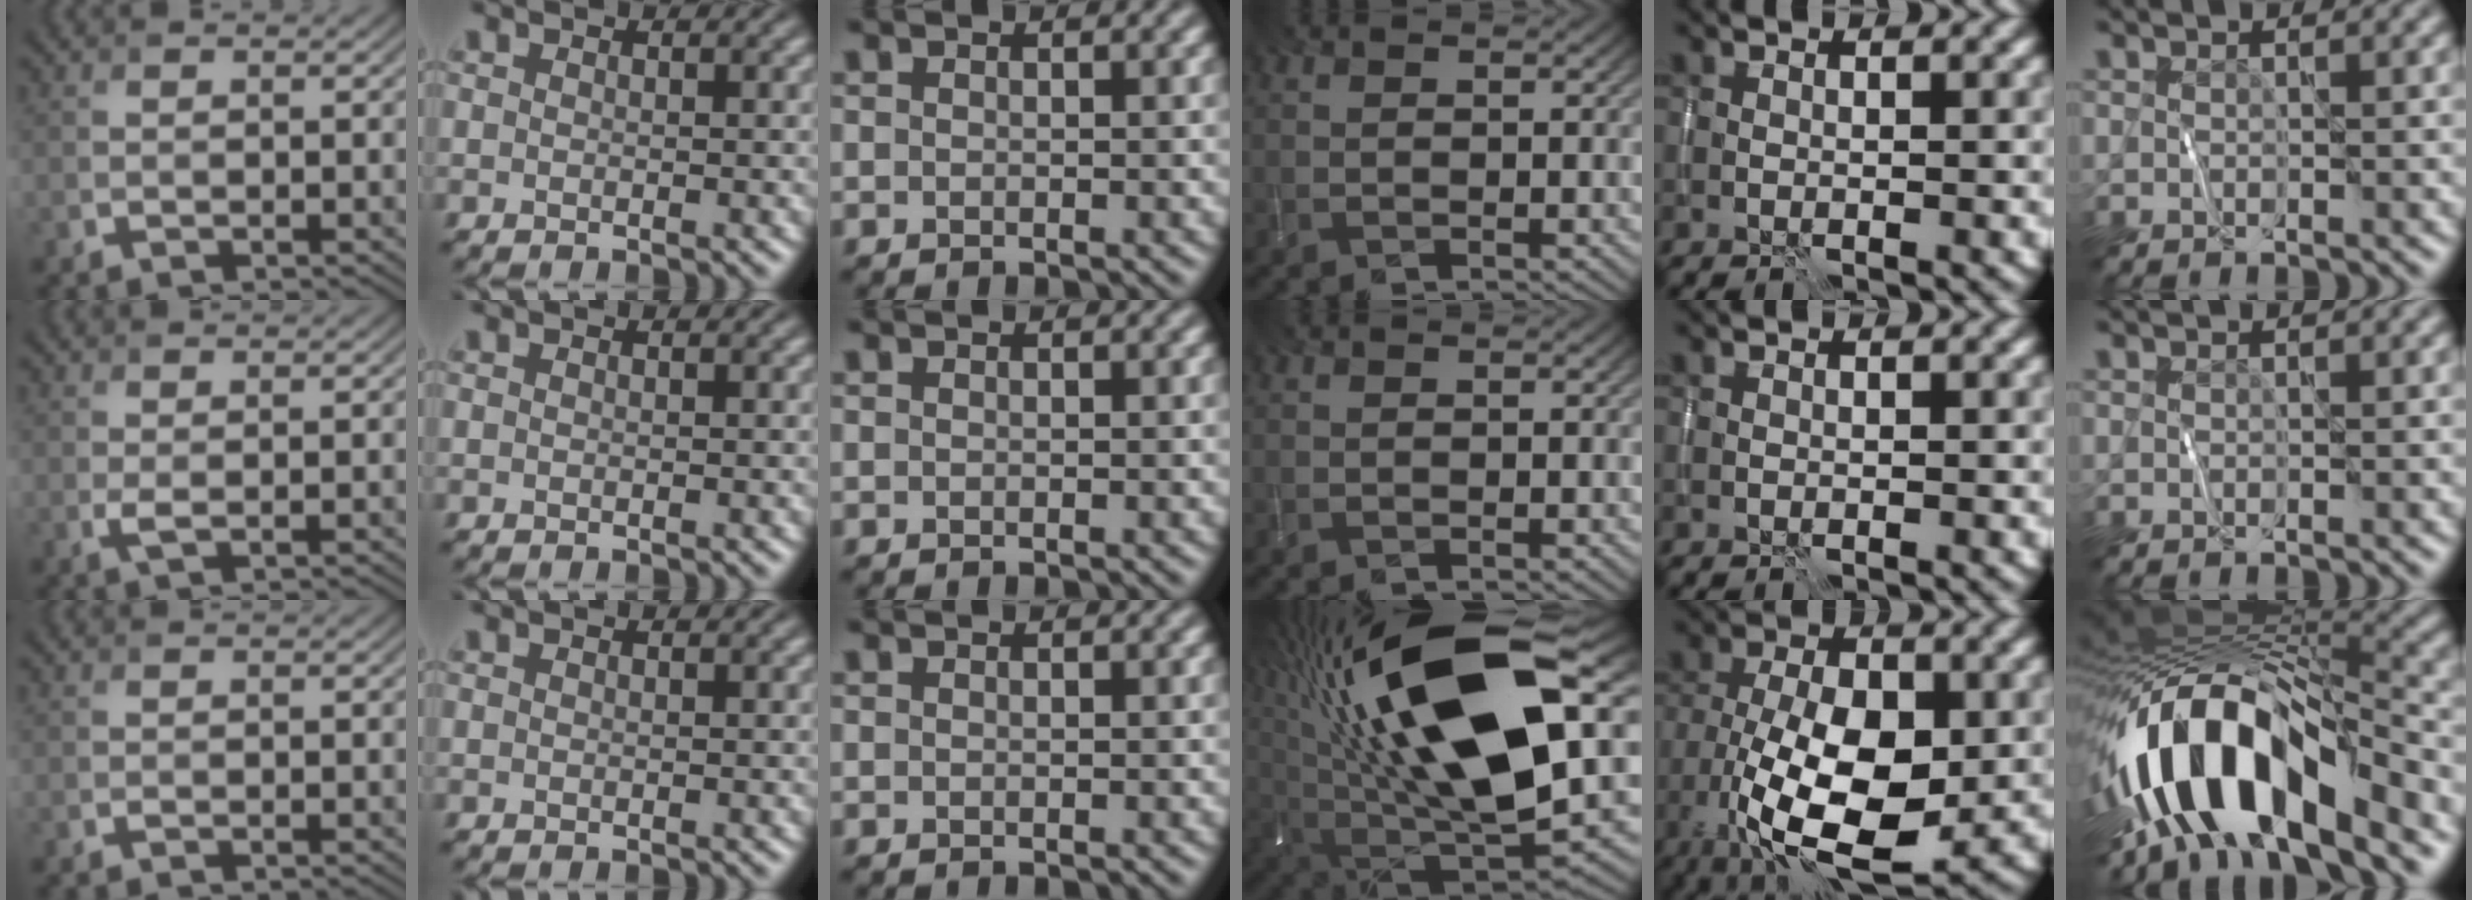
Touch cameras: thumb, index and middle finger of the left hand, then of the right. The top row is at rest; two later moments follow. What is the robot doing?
{"motion": "wipe", "object": "whiteboard"}